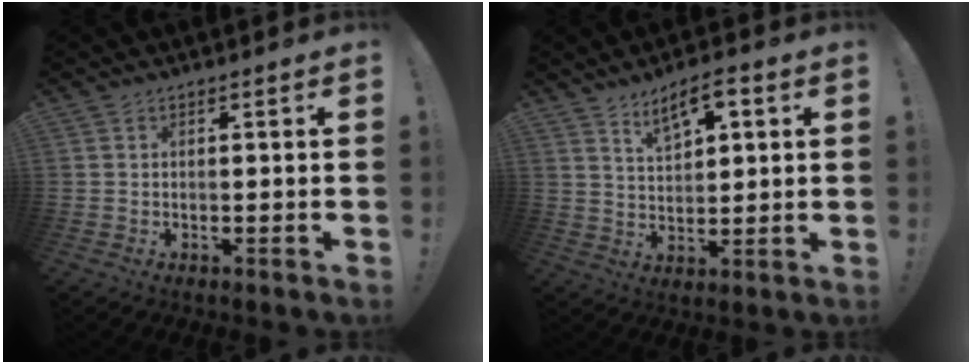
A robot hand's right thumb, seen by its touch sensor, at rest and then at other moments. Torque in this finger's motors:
{"motor_torque": [0.02, 0.03, 0.23, 0.16, 0.05]}